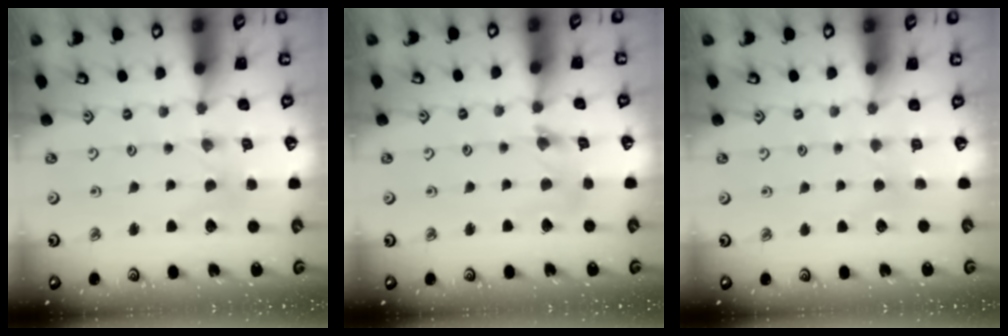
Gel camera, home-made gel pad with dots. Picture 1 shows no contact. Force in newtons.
{"total": 3.6, "press": 3.6, "slide": 0.2}
{"total": 2.0, "press": 2.0, "slide": 0.3}